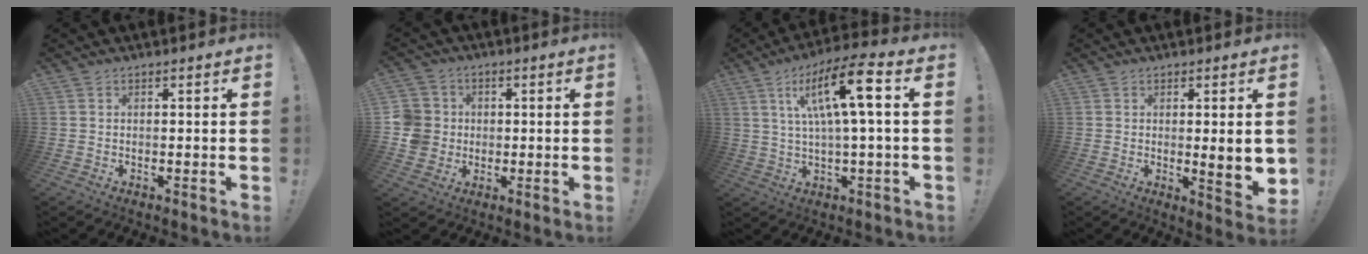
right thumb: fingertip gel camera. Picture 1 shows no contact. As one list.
[{"total": 8.8, "force": [-0.2, 8.4, 2.7], "torque": [-0.069, 0.009, 0.001]}, {"total": 15.3, "force": [4.2, 2.3, 14.5], "torque": [-0.255, -0.001, 0.052]}, {"total": 7.0, "force": [0.9, 0.5, 6.9], "torque": [-0.087, -0.018, 0.016]}]